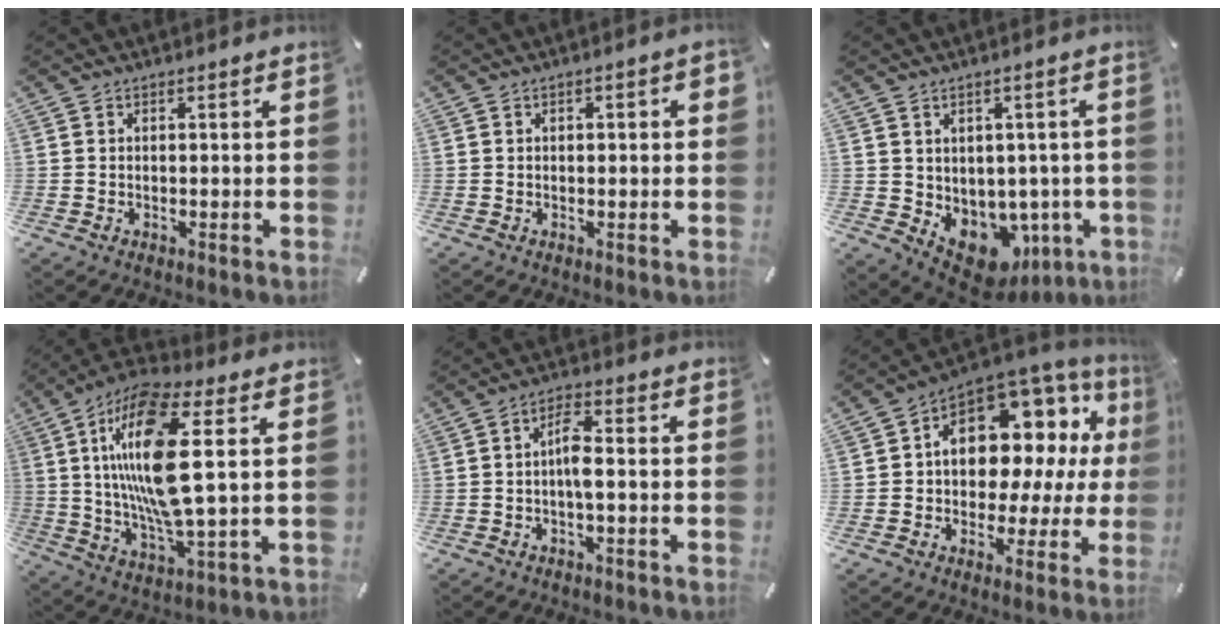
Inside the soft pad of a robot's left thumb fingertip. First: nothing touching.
{"total": 1.7, "force": [-0.1, 0.8, 1.5], "torque": [-0.019, 0.003, -0.004]}
{"total": 8.7, "force": [-2.9, 7.2, 3.9], "torque": [-0.038, -0.012, -0.034]}
{"total": 19.7, "force": [4.3, 5.7, 18.3], "torque": [-0.391, -0.019, 0.054]}
{"total": 5.5, "force": [-0.7, 1.9, 5.1], "torque": [-0.098, 0.008, -0.015]}
{"total": 12.7, "force": [3.2, 9.3, 8.0], "torque": [-0.111, -0.043, 0.061]}